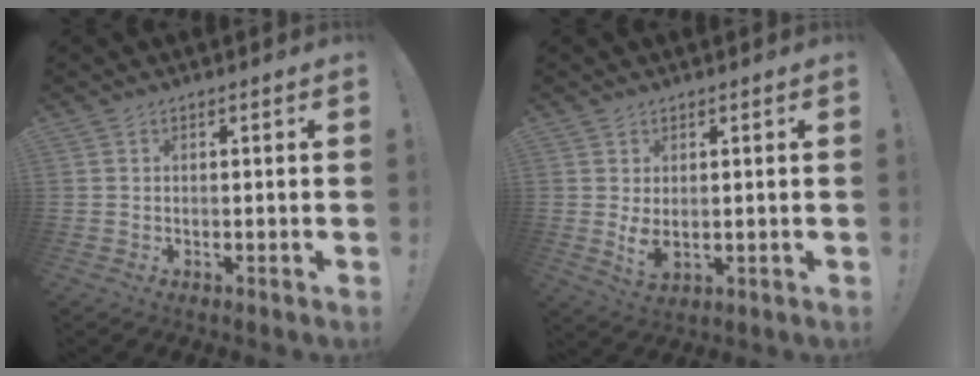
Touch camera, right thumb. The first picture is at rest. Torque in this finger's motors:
{"motor_torque": [-0.16, 0.26, 0.52, -0.03, 0.04]}